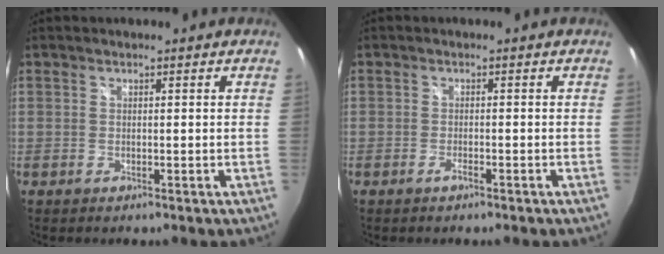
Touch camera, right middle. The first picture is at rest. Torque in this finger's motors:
{"motor_torque": [0.43, -0.36, 0.04, 0.02]}